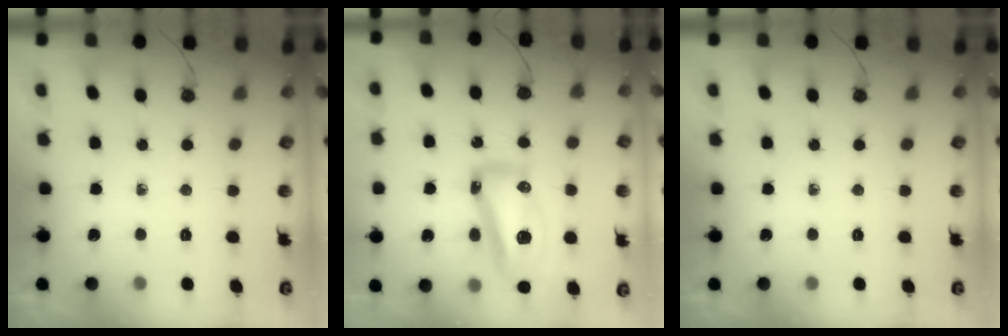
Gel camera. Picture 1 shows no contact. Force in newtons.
{"total": 14.5, "press": 14.4, "slide": 2.1}
{"total": 0.0}